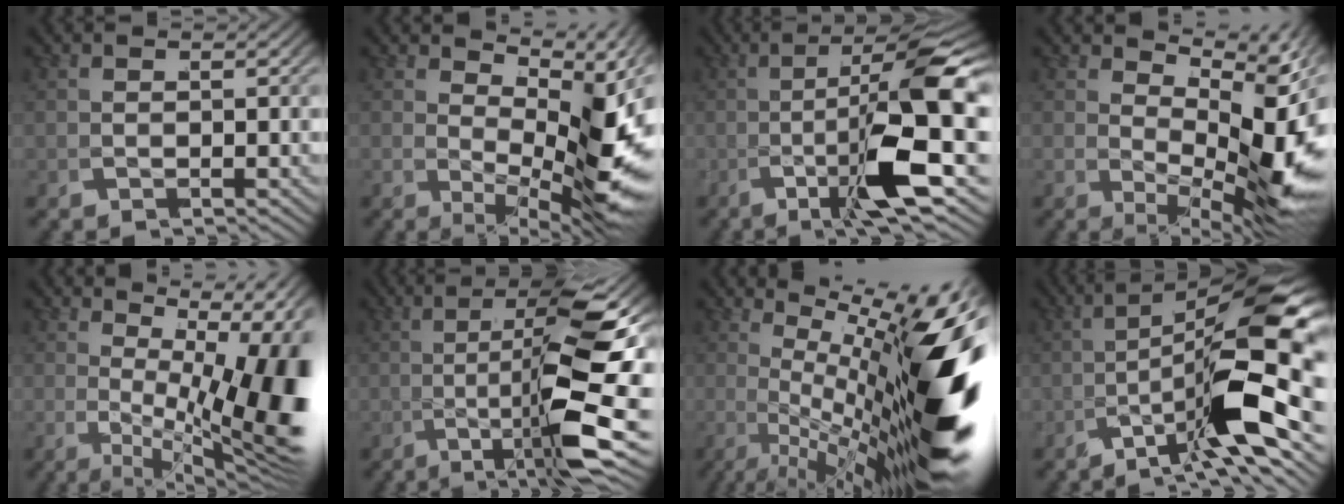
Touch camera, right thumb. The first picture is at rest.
{"total": 9.0, "force": [1.8, 3.6, 8.0], "torque": [-0.105, -0.011, 0.038]}
{"total": 10.0, "force": [-0.4, 2.0, 9.8], "torque": [-0.171, 0.001, -0.012]}
{"total": 9.0, "force": [1.7, 3.7, 8.1], "torque": [-0.104, -0.012, 0.035]}
{"total": 13.3, "force": [-0.5, 7.1, 11.2], "torque": [-0.175, -0.050, 0.009]}
{"total": 13.9, "force": [-0.4, 3.7, 13.4], "torque": [-0.215, -0.002, -0.008]}
{"total": 18.2, "force": [-0.6, 8.4, 16.2], "torque": [-0.221, -0.029, 0.008]}
{"total": 10.8, "force": [0.1, 3.3, 10.3], "torque": [-0.141, -0.001, -0.009]}